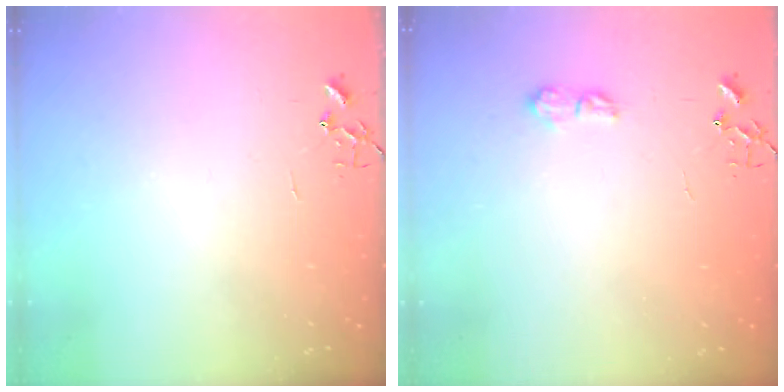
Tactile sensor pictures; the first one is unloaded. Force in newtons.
{"total": 7.0, "press": 7.0, "slide": 0.8}